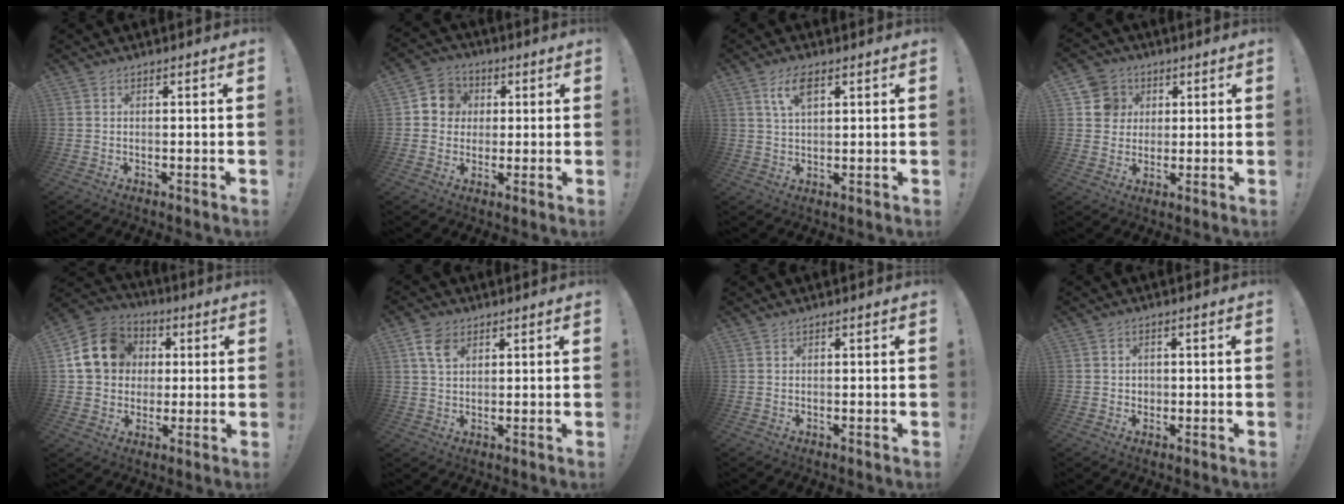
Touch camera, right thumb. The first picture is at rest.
{"total": 7.9, "force": [0.8, 7.6, 2.1], "torque": [-0.027, 0.005, 0.020]}
{"total": 6.0, "force": [2.9, 2.7, 4.6], "torque": [-0.083, -0.001, 0.052]}
{"total": 8.8, "force": [3.0, 8.2, 1.7], "torque": [-0.020, -0.013, 0.062]}
{"total": 15.5, "force": [3.6, 13.3, 7.3], "torque": [-0.114, 0.006, 0.077]}
{"total": 6.2, "force": [3.1, 3.8, 3.8], "torque": [-0.065, -0.007, 0.060]}
{"total": 0.5, "force": [0.5, 0.0, 0.1], "torque": [0.002, -0.003, 0.009]}
{"total": 1.8, "force": [0.5, 1.7, 0.5], "torque": [-0.005, -0.001, 0.008]}